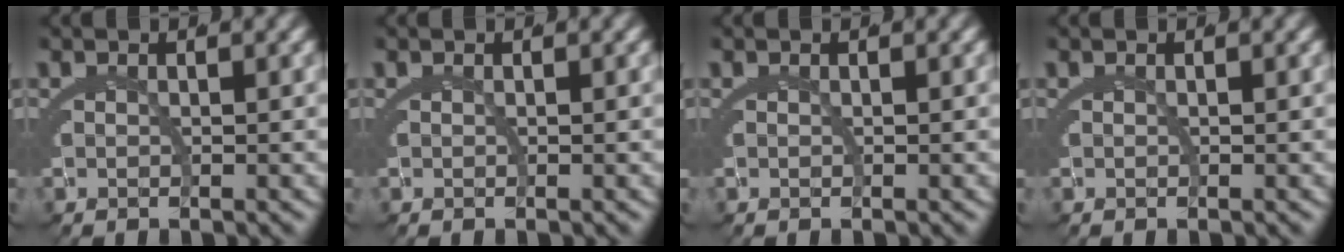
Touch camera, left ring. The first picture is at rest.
{"total": 0.0}
{"total": 0.0}
{"total": 0.0}